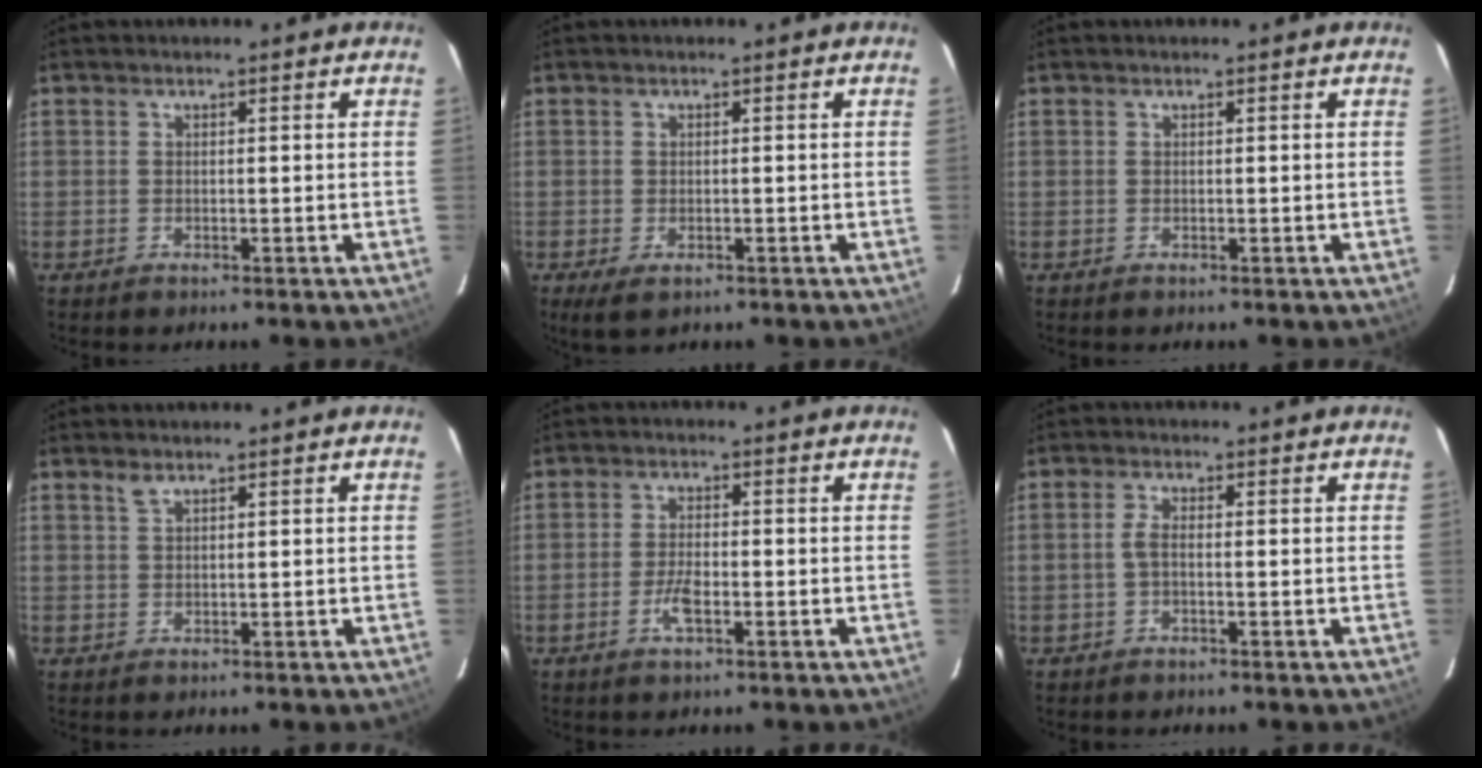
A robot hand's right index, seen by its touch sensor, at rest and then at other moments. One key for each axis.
{"total": 3.3, "fx": -1.6, "fy": 1.8, "fz": 2.2, "tx": -0.044, "ty": -0.011, "tz": -0.024}
{"total": 0.0}
{"total": 1.2, "fx": 0.9, "fy": 0.3, "fz": 0.6, "tx": -0.013, "ty": 0.002, "tz": 0.019}
{"total": 4.0, "fx": -1.7, "fy": 1.5, "fz": 3.3, "tx": -0.070, "ty": -0.001, "tz": -0.031}
{"total": 2.0, "fx": -0.4, "fy": 0.6, "fz": 1.9, "tx": -0.041, "ty": 0.004, "tz": -0.009}